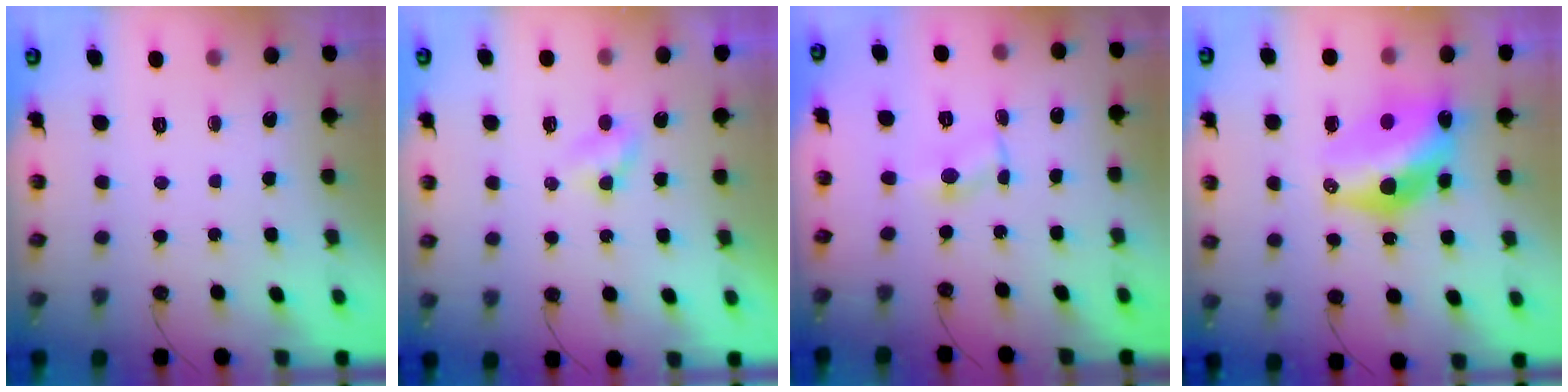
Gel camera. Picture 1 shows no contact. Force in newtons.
{"total": 2.8, "press": 2.8, "slide": 0.3}
{"total": 1.7, "press": 1.7, "slide": 0.2}
{"total": 13.8, "press": 13.7, "slide": 1.6}